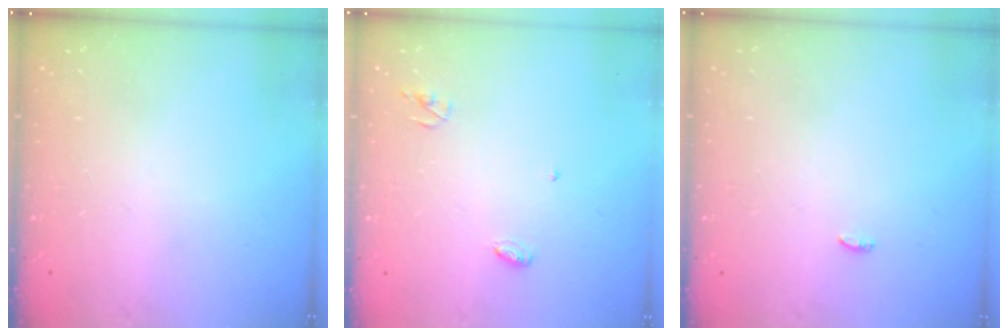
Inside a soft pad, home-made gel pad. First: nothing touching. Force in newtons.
{"total": 3.5, "press": 3.5, "slide": 0.2}
{"total": 3.4, "press": 3.3, "slide": 1.0}